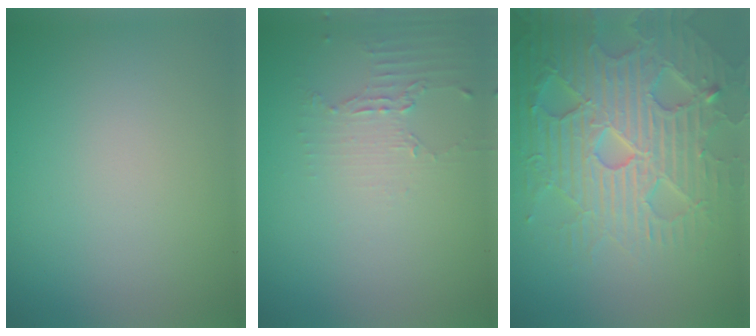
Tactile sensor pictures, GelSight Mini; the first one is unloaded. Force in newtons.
{"total": 2.1, "press": 1.5, "slide": 1.4}
{"total": 7.6, "press": 7.4, "slide": 1.6}